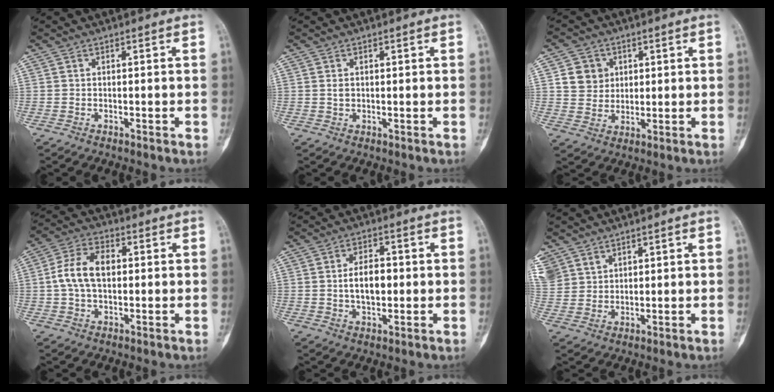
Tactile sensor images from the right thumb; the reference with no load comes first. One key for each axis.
{"total": 1.2, "fx": 0.3, "fy": 0.9, "fz": 0.8, "tx": -0.006, "ty": 0.005, "tz": 0.005}
{"total": 6.2, "fx": 1.9, "fy": 5.6, "fz": 1.8, "tx": 0.004, "ty": -0.001, "tz": 0.034}
{"total": 8.9, "fx": 0.6, "fy": 5.6, "fz": 6.9, "tx": -0.124, "ty": 0.025, "tz": 0.006}
{"total": 6.7, "fx": 0.0, "fy": 4.1, "fz": 5.4, "tx": -0.075, "ty": 0.009, "tz": 0.000}
{"total": 8.8, "fx": 5.4, "fy": 6.7, "fz": 2.0, "tx": -0.037, "ty": -0.002, "tz": 0.122}